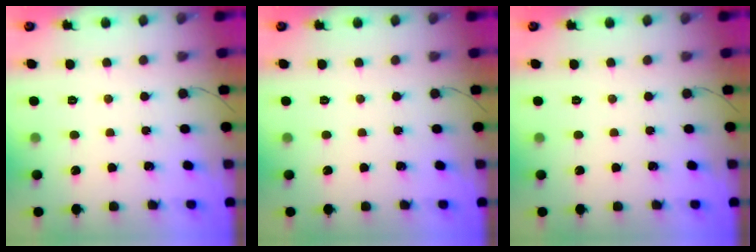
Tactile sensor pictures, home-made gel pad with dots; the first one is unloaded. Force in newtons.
{"total": 0.0}
{"total": 0.0}